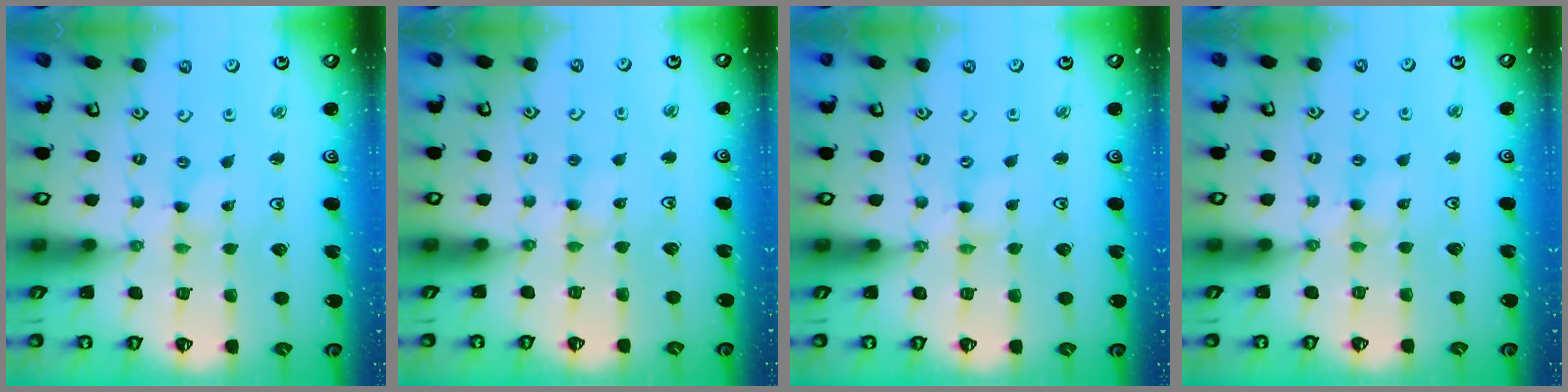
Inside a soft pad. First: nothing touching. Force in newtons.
{"total": 2.9, "press": 2.9, "slide": 0.3}
{"total": 0.8, "press": 0.8, "slide": 0.1}
{"total": 2.2, "press": 2.1, "slide": 0.4}